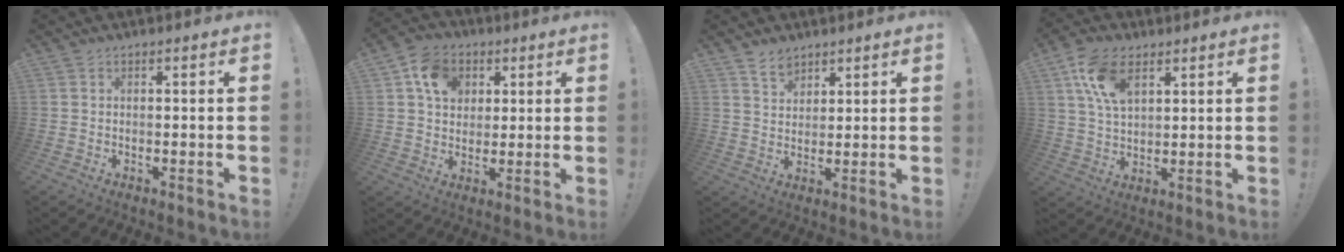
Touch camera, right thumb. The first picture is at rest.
{"total": 11.3, "force": [4.2, 9.1, 5.1], "torque": [-0.079, -0.007, 0.084]}
{"total": 5.1, "force": [4.1, 2.8, 0.9], "torque": [-0.010, -0.026, 0.076]}
{"total": 12.1, "force": [5.9, 7.0, 8.0], "torque": [-0.151, -0.008, 0.112]}